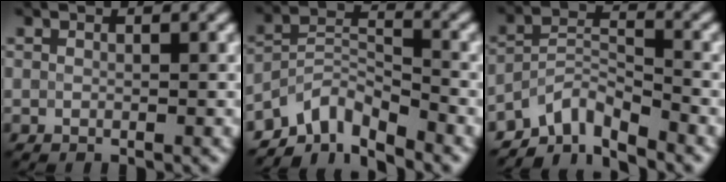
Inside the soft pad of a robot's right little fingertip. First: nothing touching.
{"total": 5.0, "force": [-4.0, 1.8, 2.2], "torque": [-0.026, 0.002, -0.086]}
{"total": 4.4, "force": [-3.8, 1.3, 1.9], "torque": [-0.024, 0.003, -0.079]}